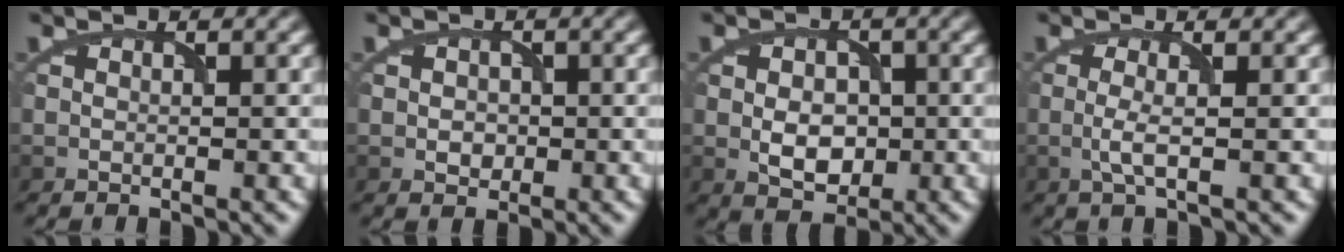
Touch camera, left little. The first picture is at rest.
{"total": 1.4, "force": [-0.1, 1.2, 0.7], "torque": [-0.014, -0.003, -0.001]}
{"total": 4.1, "force": [-0.5, 2.9, 2.8], "torque": [-0.047, -0.003, -0.008]}
{"total": 1.8, "force": [-0.3, 0.2, 1.8], "torque": [-0.041, -0.001, -0.008]}